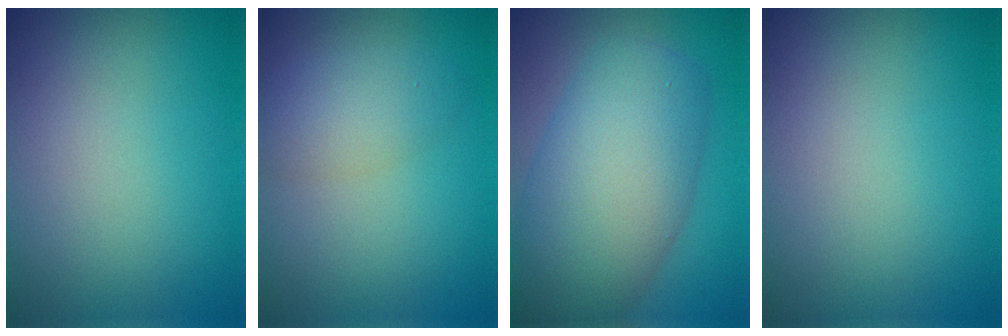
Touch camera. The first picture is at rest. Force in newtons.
{"total": 2.9, "press": 2.9, "slide": 0.1}
{"total": 10.3, "press": 10.3, "slide": 0.3}
{"total": 0.0}